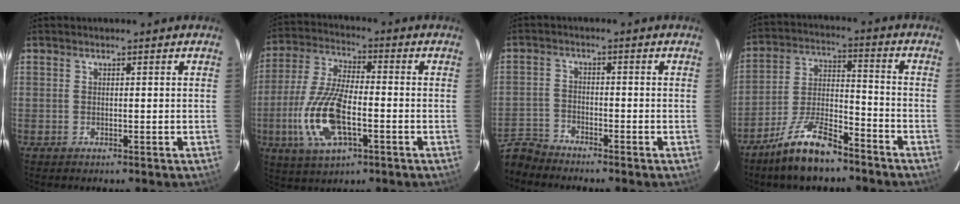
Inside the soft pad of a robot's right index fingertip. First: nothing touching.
{"total": 15.1, "force": [-4.4, 6.1, 13.1], "torque": [-0.285, -0.006, -0.082]}
{"total": 5.5, "force": [-5.4, 1.2, 0.2], "torque": [-0.019, 0.007, -0.117]}
{"total": 12.7, "force": [-9.6, 3.7, 7.5], "torque": [-0.158, 0.004, -0.174]}